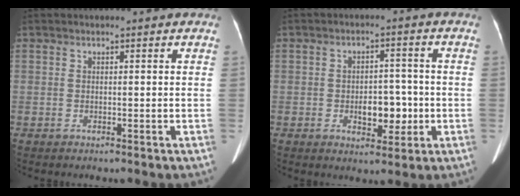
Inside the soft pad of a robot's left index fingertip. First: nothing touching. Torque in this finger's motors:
{"motor_torque": [0.19, -0.07, 0.07, 0.04]}